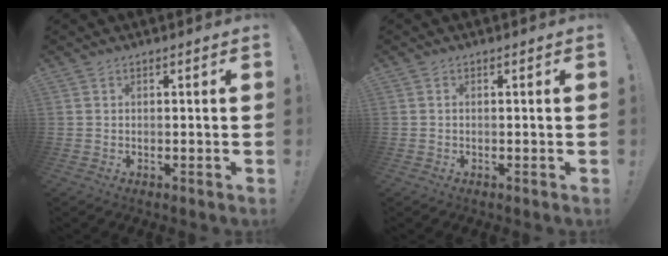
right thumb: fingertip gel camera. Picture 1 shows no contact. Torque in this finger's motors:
{"motor_torque": [0.20, -1.68, -0.45, -0.11, -0.13]}